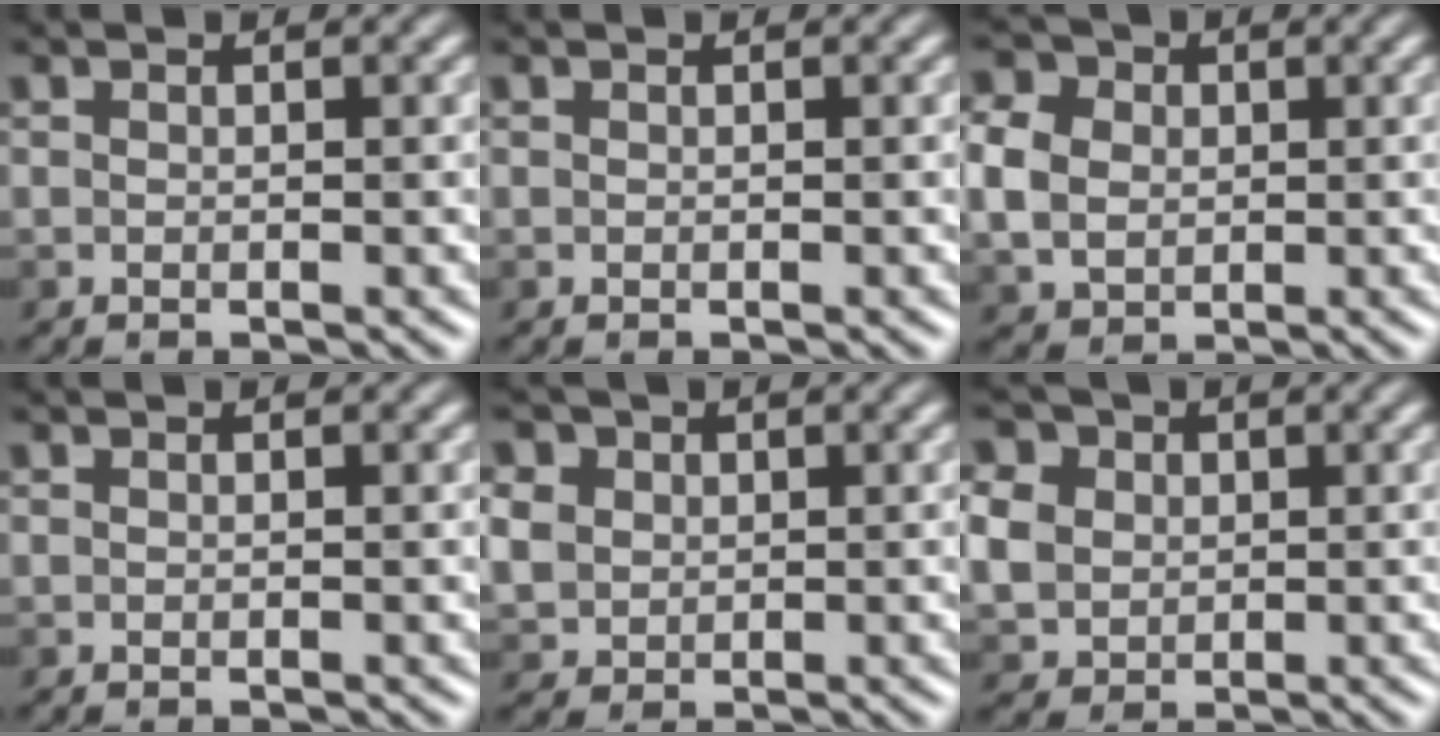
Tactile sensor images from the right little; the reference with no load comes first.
{"total": 0.0}
{"total": 5.7, "force": [0.6, 4.8, 3.0], "torque": [-0.076, 0.016, 0.006]}
{"total": 0.0}
{"total": 4.8, "force": [1.6, 4.1, 2.1], "torque": [-0.073, 0.015, 0.028]}
{"total": 7.7, "force": [2.0, 6.3, 3.9], "torque": [-0.087, 0.024, 0.024]}